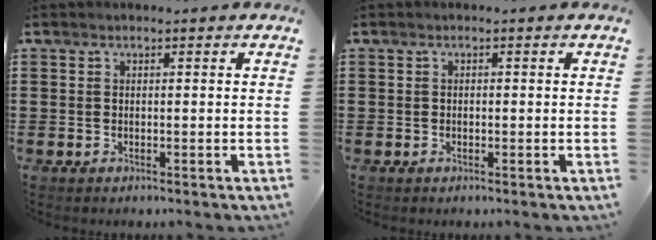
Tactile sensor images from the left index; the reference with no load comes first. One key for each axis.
{"total": 0.5, "fx": -0.2, "fy": 0.4, "fz": 0.4, "tx": -0.009, "ty": 0.000, "tz": -0.004}